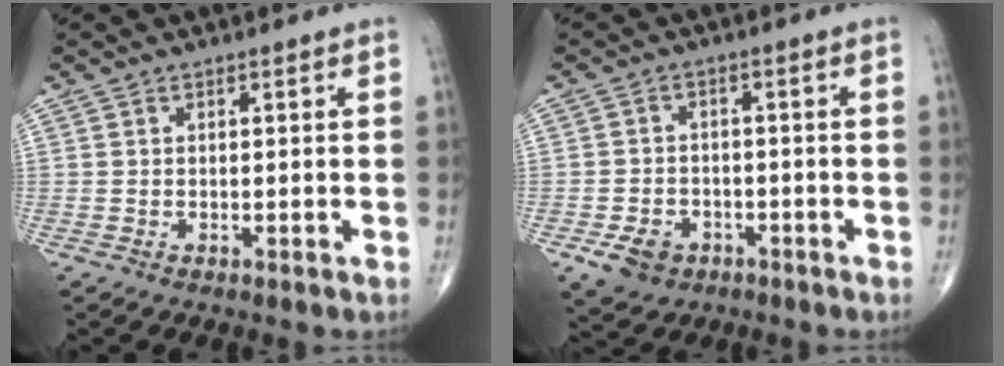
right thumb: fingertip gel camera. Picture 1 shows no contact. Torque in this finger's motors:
{"motor_torque": [0.03, 0.08, 0.06, 0.06, 0.04]}